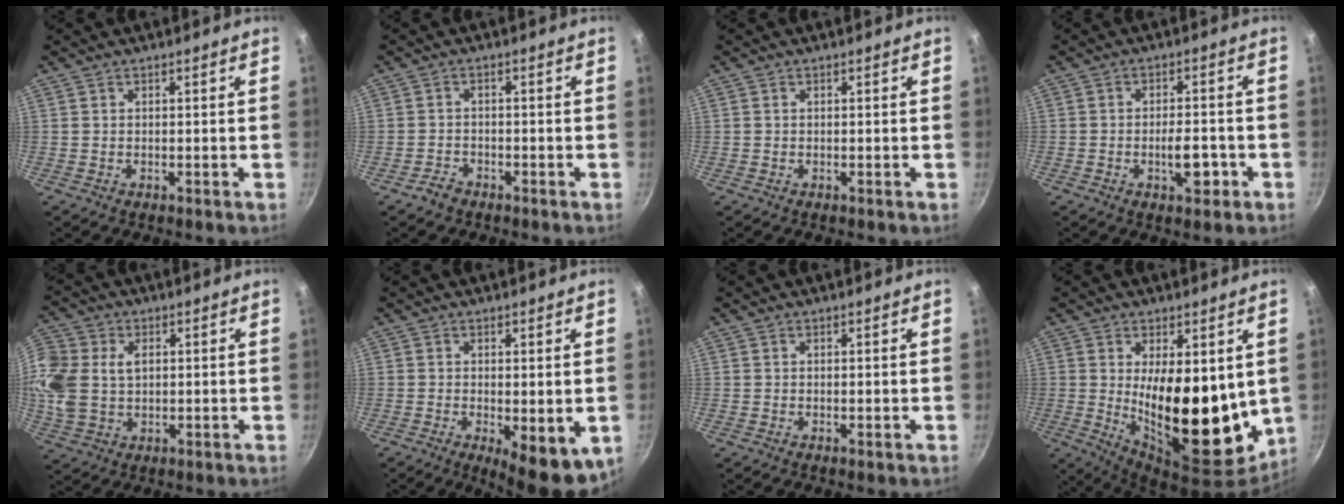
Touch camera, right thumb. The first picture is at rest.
{"total": 2.4, "force": [-2.0, 1.3, 0.6], "torque": [-0.008, 0.021, -0.033]}
{"total": 0.0}
{"total": 5.8, "force": [-2.3, 2.7, 4.6], "torque": [-0.049, 0.013, -0.034]}
{"total": 13.0, "force": [2.1, 9.8, 8.3], "torque": [-0.189, 0.003, 0.037]}
{"total": 8.7, "force": [-1.9, 3.2, 7.9], "torque": [-0.089, -0.011, -0.015]}
{"total": 0.0}
{"total": 19.2, "force": [1.5, 9.0, 16.8], "torque": [-0.225, -0.046, 0.038]}